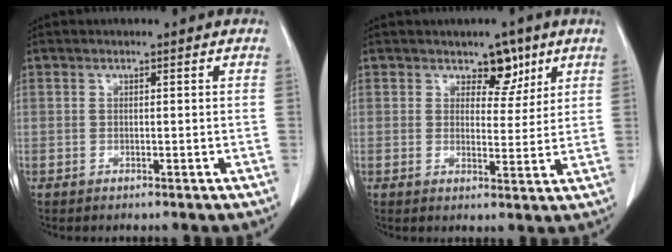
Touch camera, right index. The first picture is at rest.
{"total": 4.5, "force": [2.9, 2.7, 2.2], "torque": [-0.017, -0.001, 0.042]}